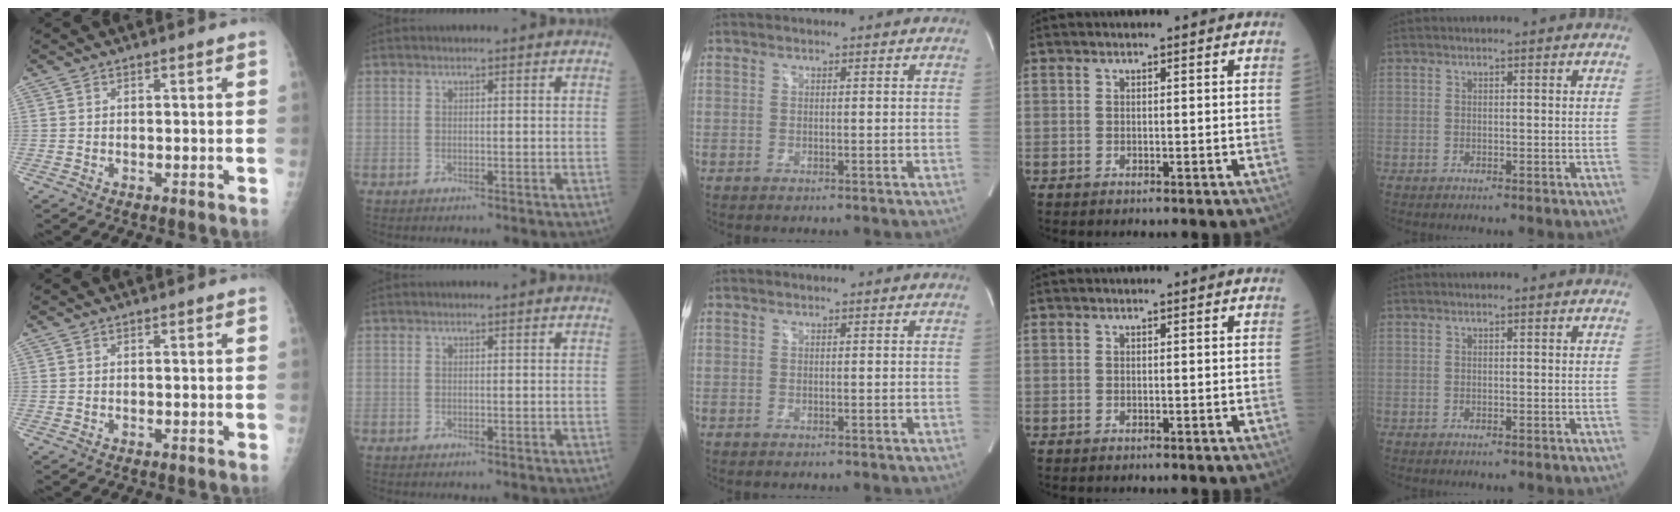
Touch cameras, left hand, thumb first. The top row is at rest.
{}